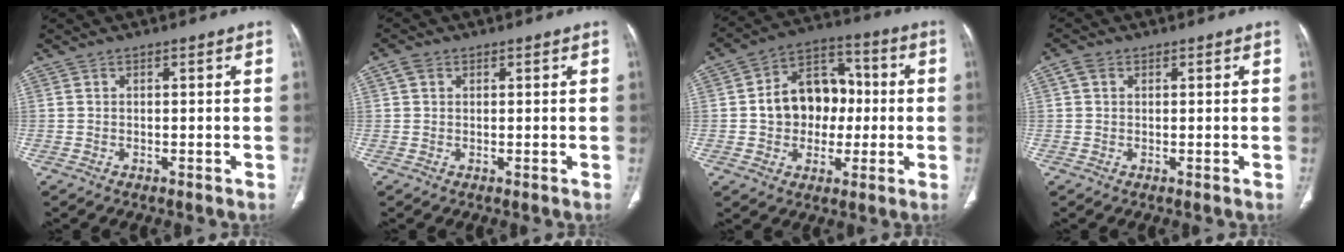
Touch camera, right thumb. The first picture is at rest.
{"total": 2.1, "force": [0.9, 1.6, 1.0], "torque": [-0.019, 0.006, 0.015]}
{"total": 14.2, "force": [-0.2, 10.9, 9.0], "torque": [-0.092, 0.035, -0.005]}
{"total": 2.1, "force": [0.8, 1.6, 1.1], "torque": [-0.023, 0.007, 0.014]}